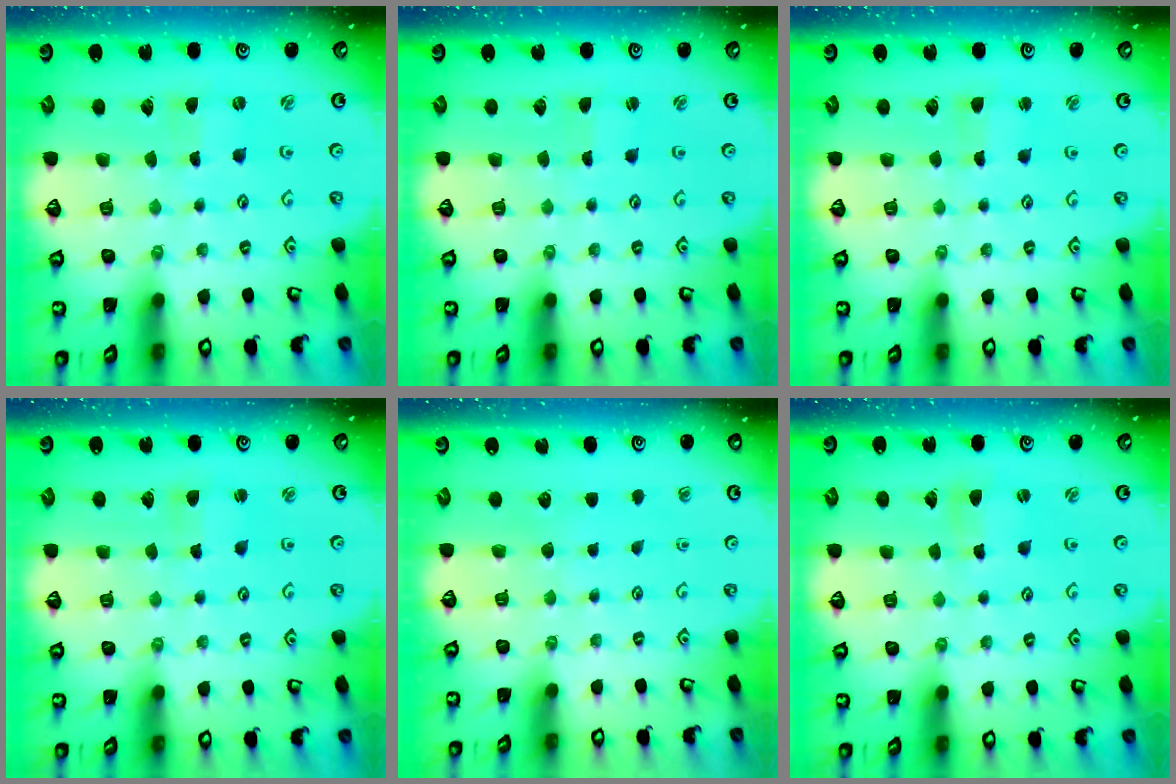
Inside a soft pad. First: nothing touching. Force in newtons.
{"total": 0.0}
{"total": 1.7, "press": 1.7, "slide": 0.2}
{"total": 2.5, "press": 2.5, "slide": 0.1}
{"total": 0.0}
{"total": 1.1, "press": 1.1, "slide": 0.2}